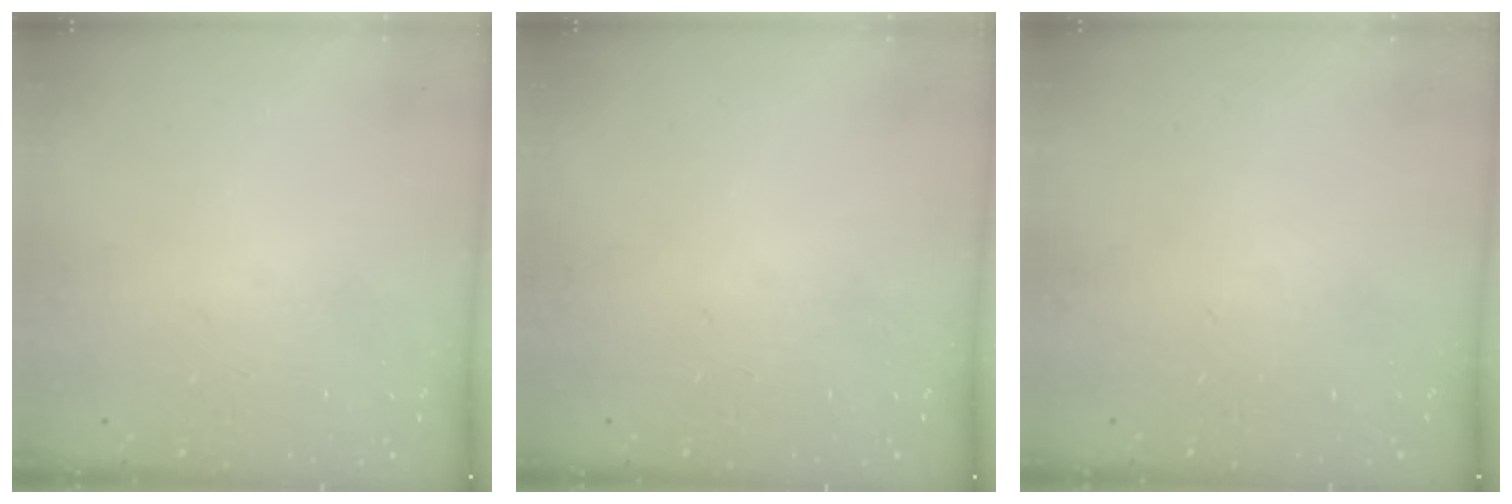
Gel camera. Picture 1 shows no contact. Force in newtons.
{"total": 1.0, "press": 0.0, "slide": 1.0}
{"total": 0.0}